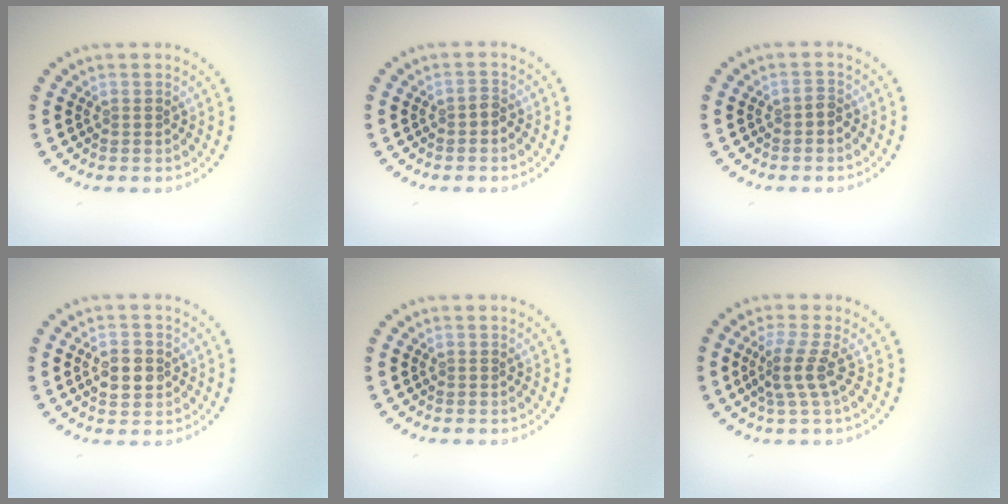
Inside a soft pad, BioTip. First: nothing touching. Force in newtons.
{"total": 0.9, "press": 0.8, "slide": 0.5}
{"total": 0.9, "press": 0.8, "slide": 0.5}
{"total": 3.4, "press": 3.4, "slide": 0.2}
{"total": 0.0}
{"total": 2.8, "press": 1.9, "slide": 2.0}